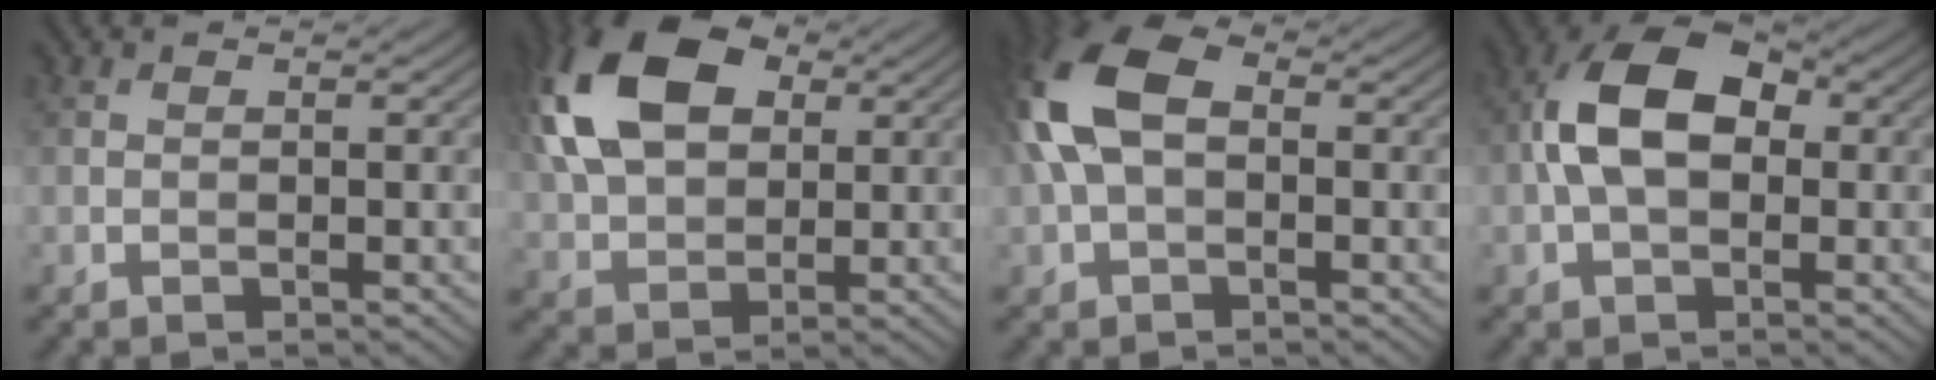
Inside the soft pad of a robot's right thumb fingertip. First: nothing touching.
{"total": 14.6, "force": [4.7, 9.1, 10.4], "torque": [-0.246, 0.030, 0.084]}
{"total": 10.7, "force": [1.0, 6.3, 8.6], "torque": [-0.219, 0.027, 0.003]}
{"total": 9.8, "force": [0.6, 5.9, 7.8], "torque": [-0.155, 0.017, -0.004]}